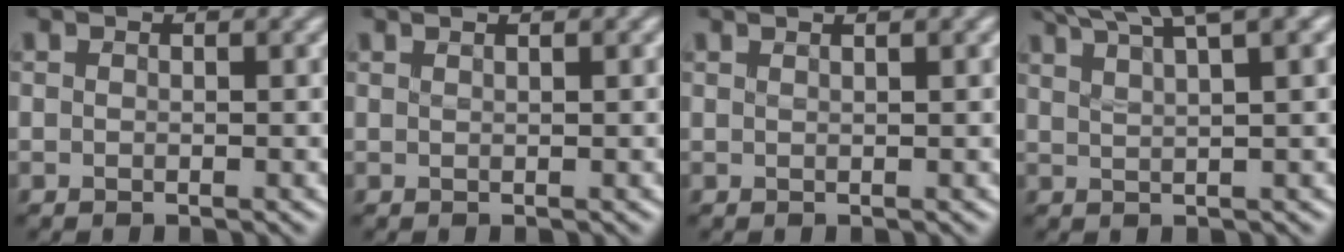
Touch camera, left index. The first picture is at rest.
{"total": 1.9, "force": [1.1, 0.8, 1.3], "torque": [0.001, -0.003, -0.005]}
{"total": 3.0, "force": [1.8, 1.2, 2.1], "torque": [-0.008, 0.008, -0.004]}
{"total": 9.0, "force": [6.6, 2.1, 5.8], "torque": [-0.067, 0.031, 0.064]}